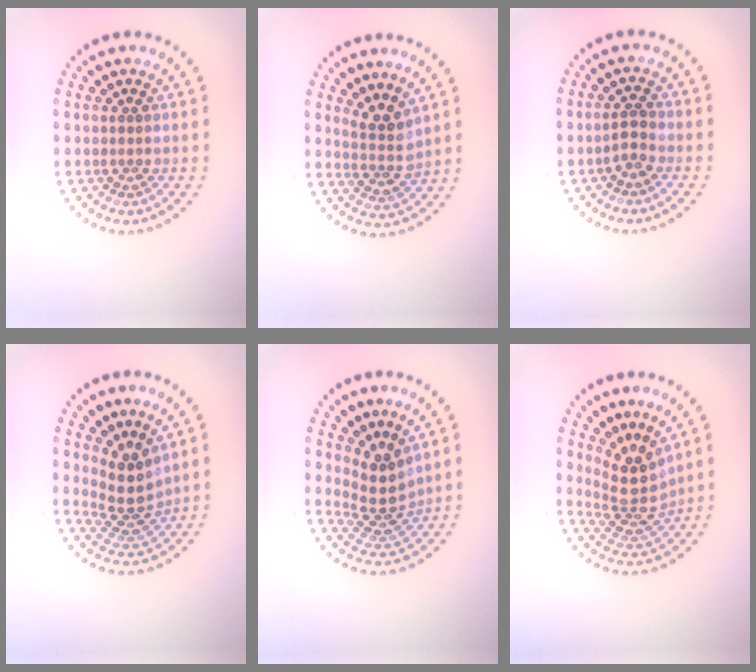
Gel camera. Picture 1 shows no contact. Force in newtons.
{"total": 3.0, "press": 2.2, "slide": 2.0}
{"total": 1.9, "press": 1.7, "slide": 0.7}
{"total": 3.9, "press": 2.9, "slide": 2.6}
{"total": 3.7, "press": 2.7, "slide": 2.5}
{"total": 4.1, "press": 3.0, "slide": 2.8}